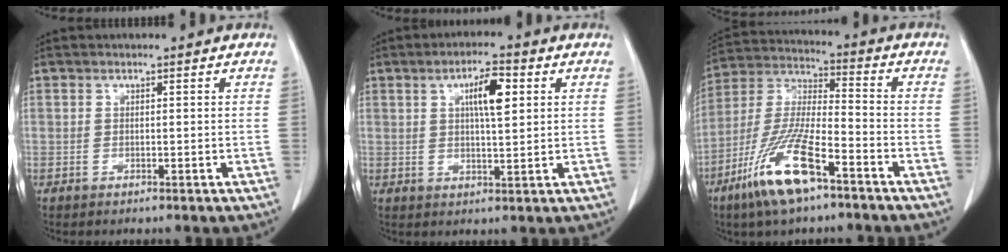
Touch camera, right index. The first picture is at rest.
{"total": 6.2, "force": [2.1, 1.4, 5.7], "torque": [-0.097, 0.006, 0.035]}
{"total": 14.3, "force": [-8.3, 2.6, 11.4], "torque": [-0.241, -0.022, -0.156]}